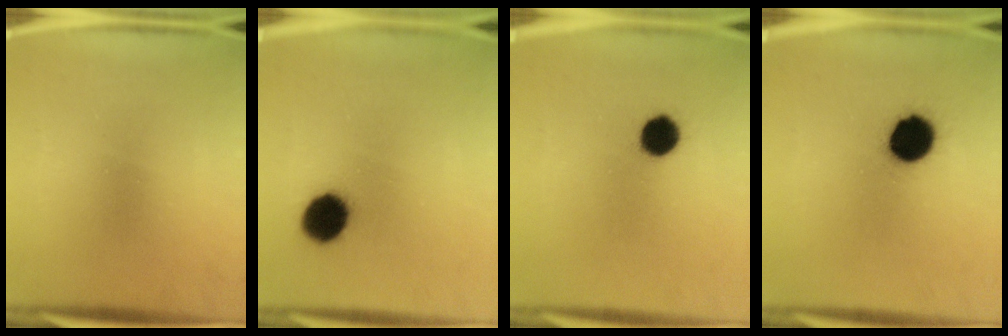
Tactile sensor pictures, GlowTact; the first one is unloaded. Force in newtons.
{"total": 9.5}
{"total": 6.8}
{"total": 11.9}